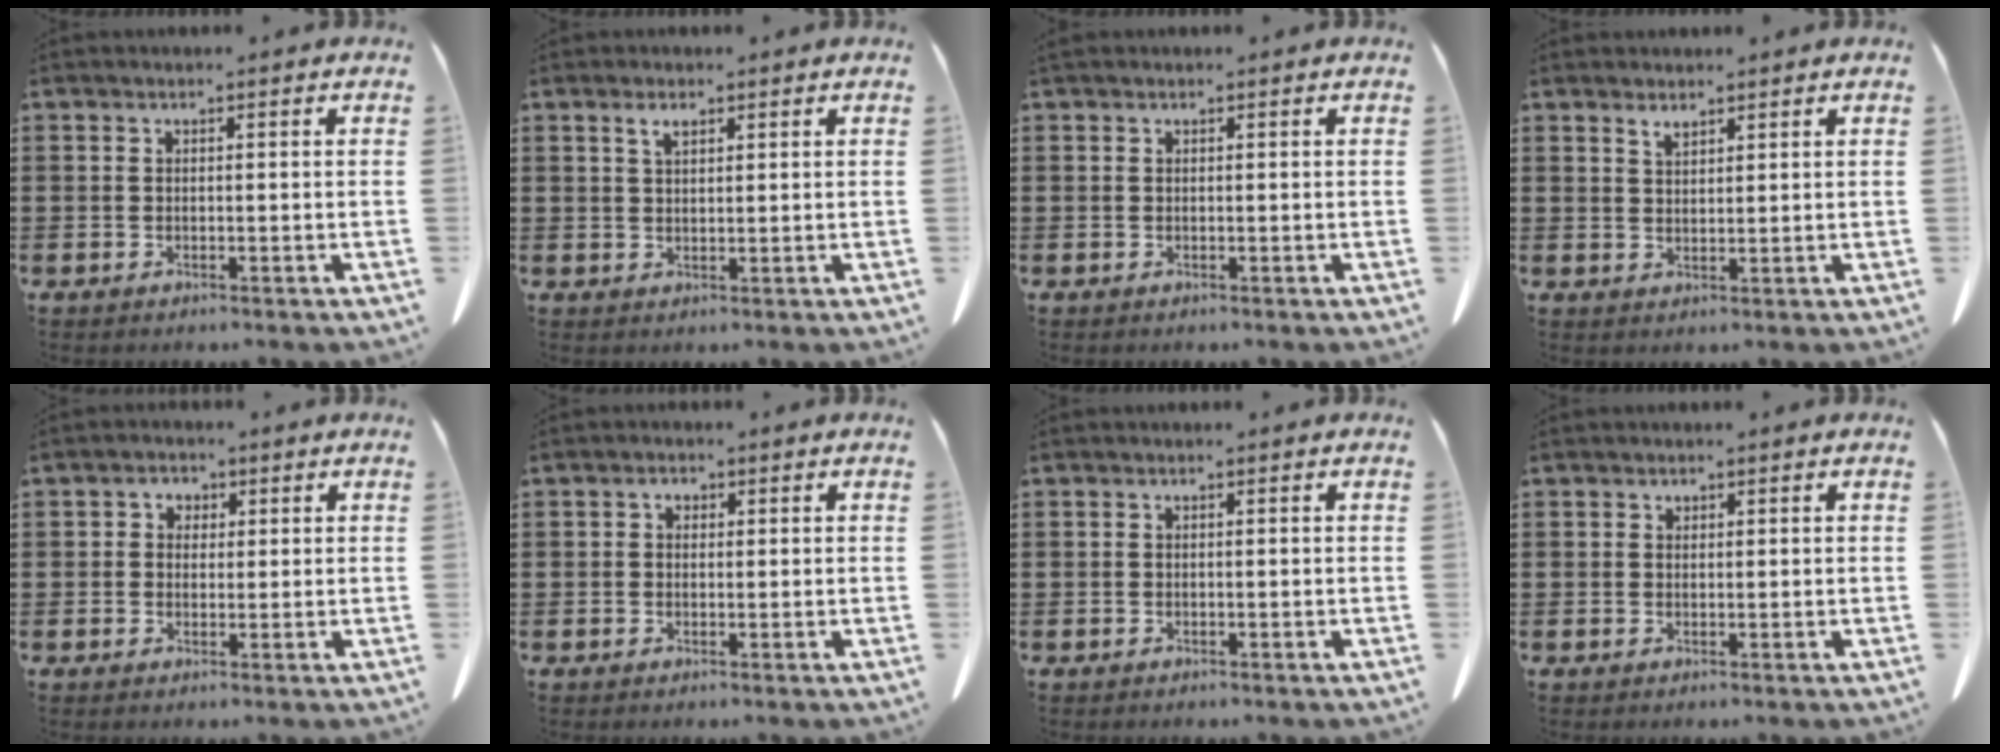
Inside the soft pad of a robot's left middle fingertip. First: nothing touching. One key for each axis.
{"total": 2.0, "fx": 1.2, "fy": 0.7, "fz": 1.4, "tx": -0.024, "ty": 0.000, "tz": 0.019}
{"total": 0.0}
{"total": 1.9, "fx": 1.6, "fy": 0.6, "fz": 0.7, "tx": -0.018, "ty": 0.000, "tz": 0.031}
{"total": 1.8, "fx": 0.4, "fy": 1.7, "fz": 0.5, "tx": -0.018, "ty": 0.009, "tz": 0.005}
{"total": 1.1, "fx": 0.2, "fy": 0.9, "fz": 0.6, "tx": -0.015, "ty": 0.007, "tz": 0.003}
{"total": 0.0}
{"total": 0.7, "fx": 0.6, "fy": 0.4, "fz": 0.0, "tx": -0.003, "ty": 0.000, "tz": 0.013}